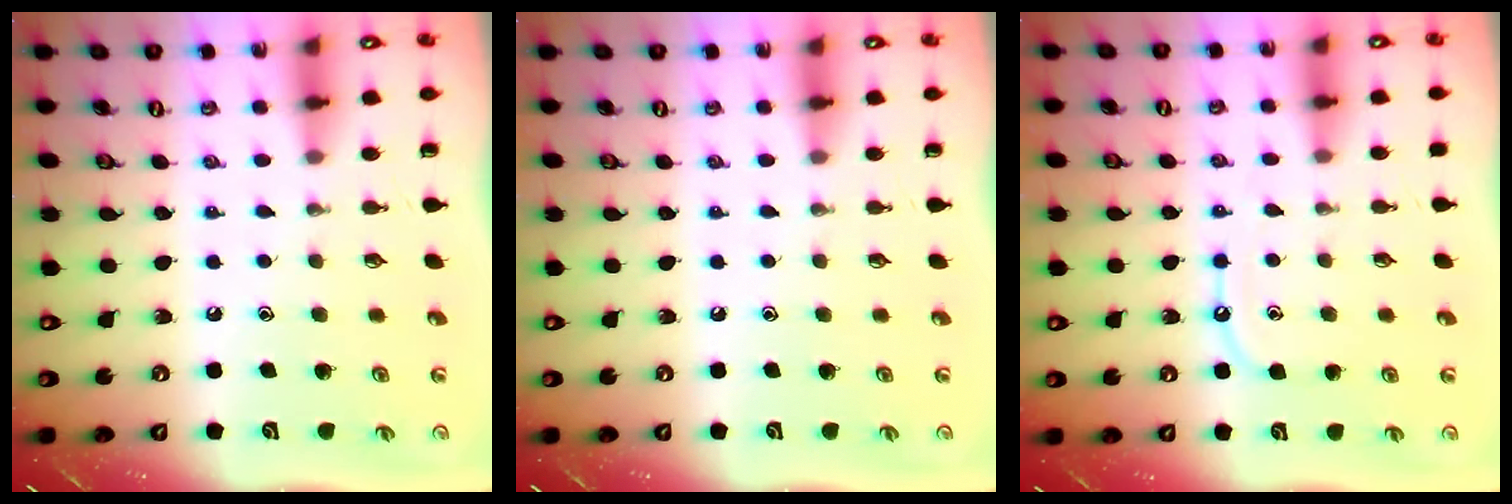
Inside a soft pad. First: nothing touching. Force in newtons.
{"total": 0.0}
{"total": 8.2, "press": 8.1, "slide": 0.9}